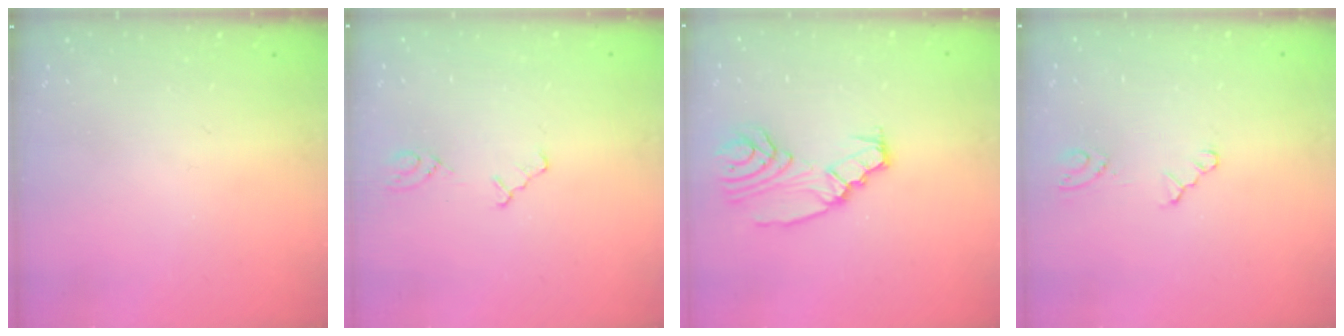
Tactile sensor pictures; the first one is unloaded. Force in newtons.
{"total": 3.1, "press": 3.1, "slide": 0.4}
{"total": 9.4, "press": 9.4, "slide": 0.8}
{"total": 2.1, "press": 2.1, "slide": 0.3}